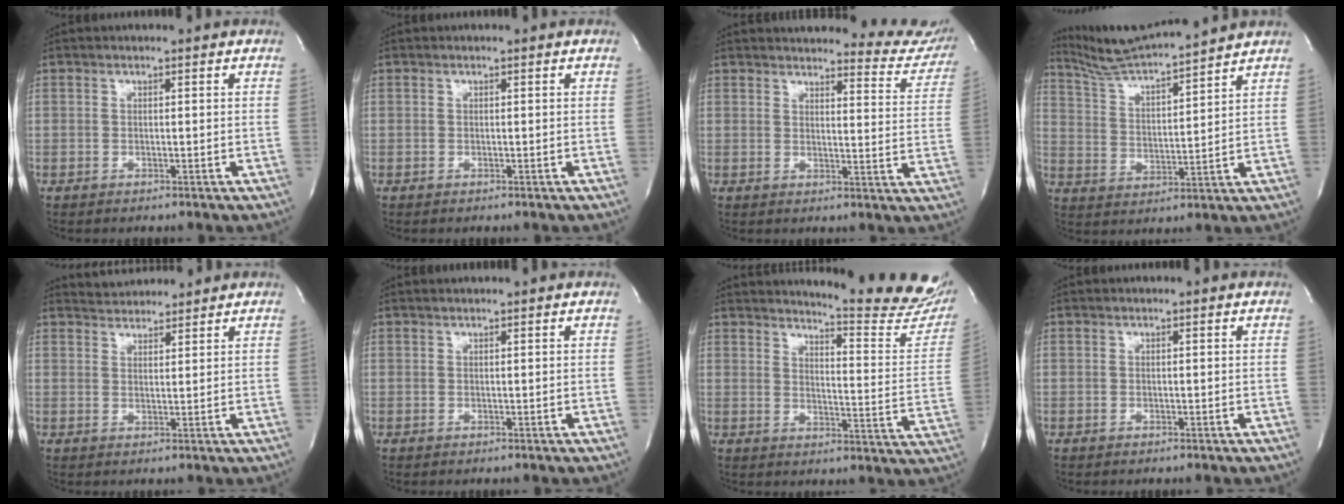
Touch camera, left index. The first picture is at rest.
{"total": 0.0}
{"total": 16.5, "force": [15.9, 3.0, 3.0], "torque": [-0.009, -0.073, 0.153]}
{"total": 13.0, "force": [12.3, -0.9, 4.1], "torque": [-0.085, 0.012, 0.212]}
{"total": 4.2, "force": [4.2, 0.6, 0.1], "torque": [-0.008, 0.022, 0.070]}
{"total": 1.2, "force": [1.1, 0.0, 0.4], "torque": [-0.008, 0.014, 0.023]}
{"total": 19.2, "force": [18.0, 0.7, 6.8], "torque": [-0.093, -0.112, 0.206]}
{"total": 0.0}